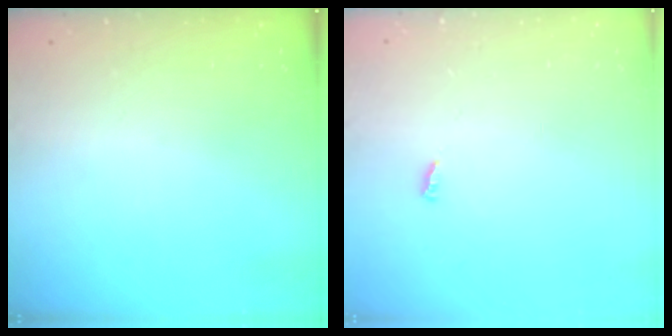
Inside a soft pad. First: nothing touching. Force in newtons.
{"total": 3.0, "press": 3.0, "slide": 0.0}